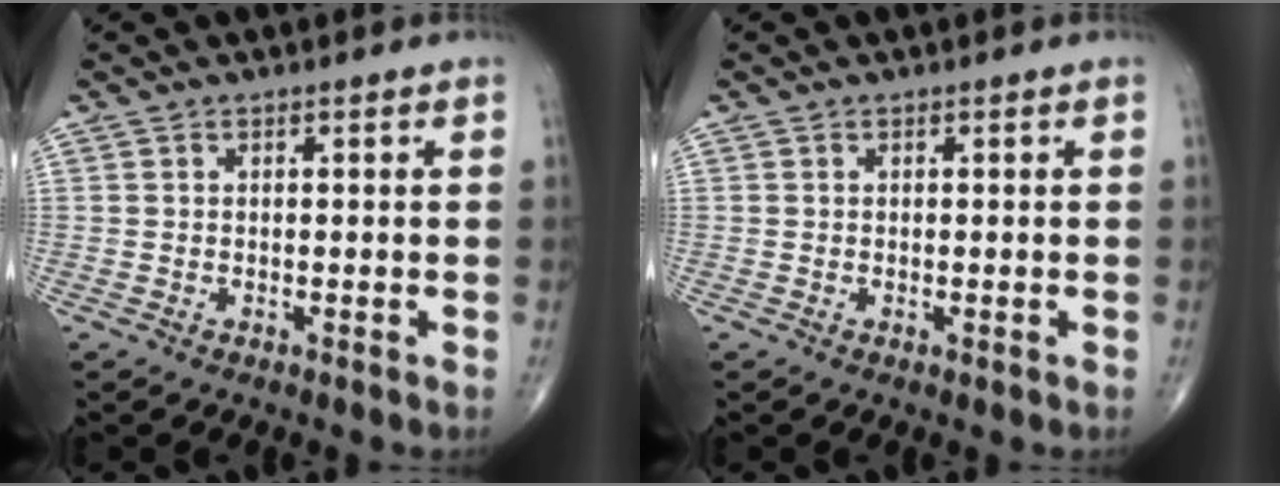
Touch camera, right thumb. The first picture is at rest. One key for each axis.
{"total": 0.0}